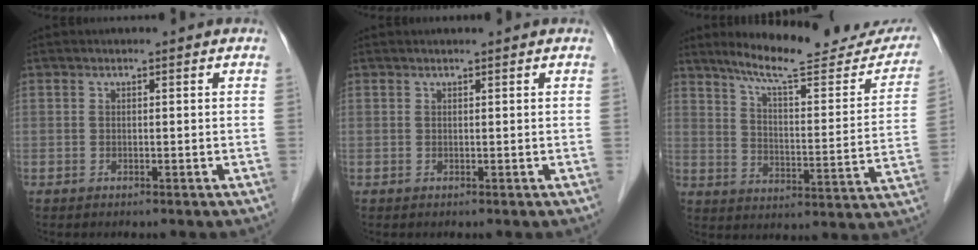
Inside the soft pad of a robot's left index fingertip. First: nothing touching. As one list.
[{"total": 0.5, "force": [0.4, -0.1, 0.3], "torque": [-0.005, 0.003, 0.008]}, {"total": 20.6, "force": [18.1, 3.4, 9.2], "torque": [-0.122, -0.040, 0.238]}]